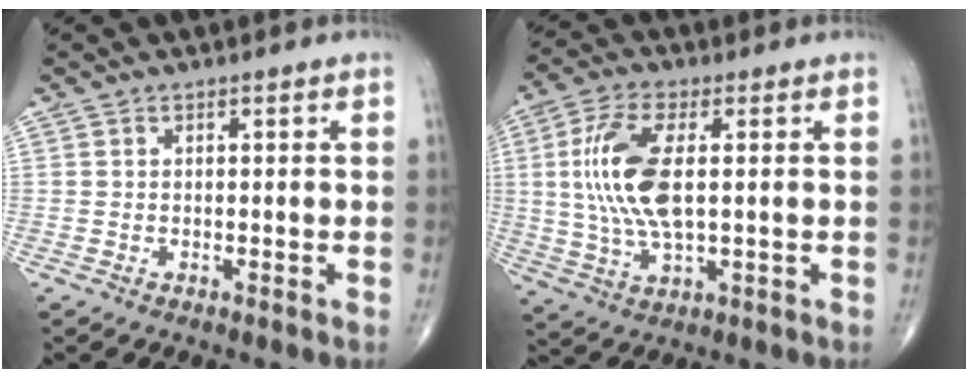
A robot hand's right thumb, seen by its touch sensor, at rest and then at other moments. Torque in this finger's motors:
{"motor_torque": [0.77, 2.93, 1.84, 0.33, 0.58]}